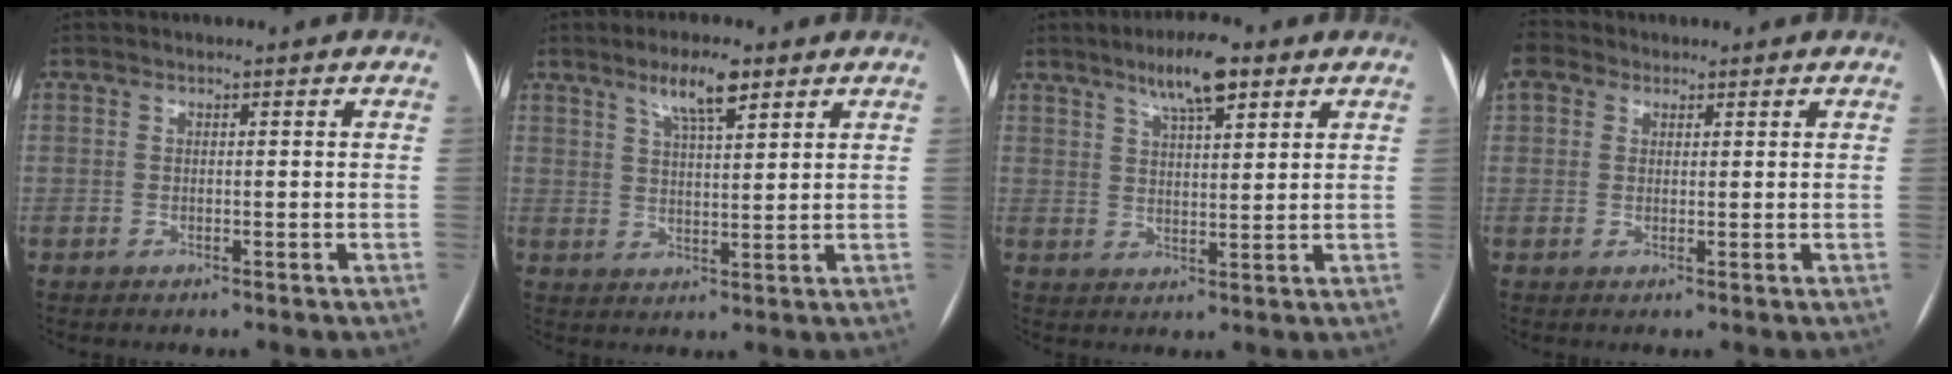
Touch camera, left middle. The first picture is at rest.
{"total": 6.1, "force": [4.0, 1.1, 4.5], "torque": [-0.085, 0.005, 0.069]}
{"total": 7.3, "force": [4.7, 1.6, 5.3], "torque": [-0.096, 0.008, 0.079]}
{"total": 1.7, "force": [1.2, 1.2, 0.2], "torque": [-0.008, 0.014, 0.025]}